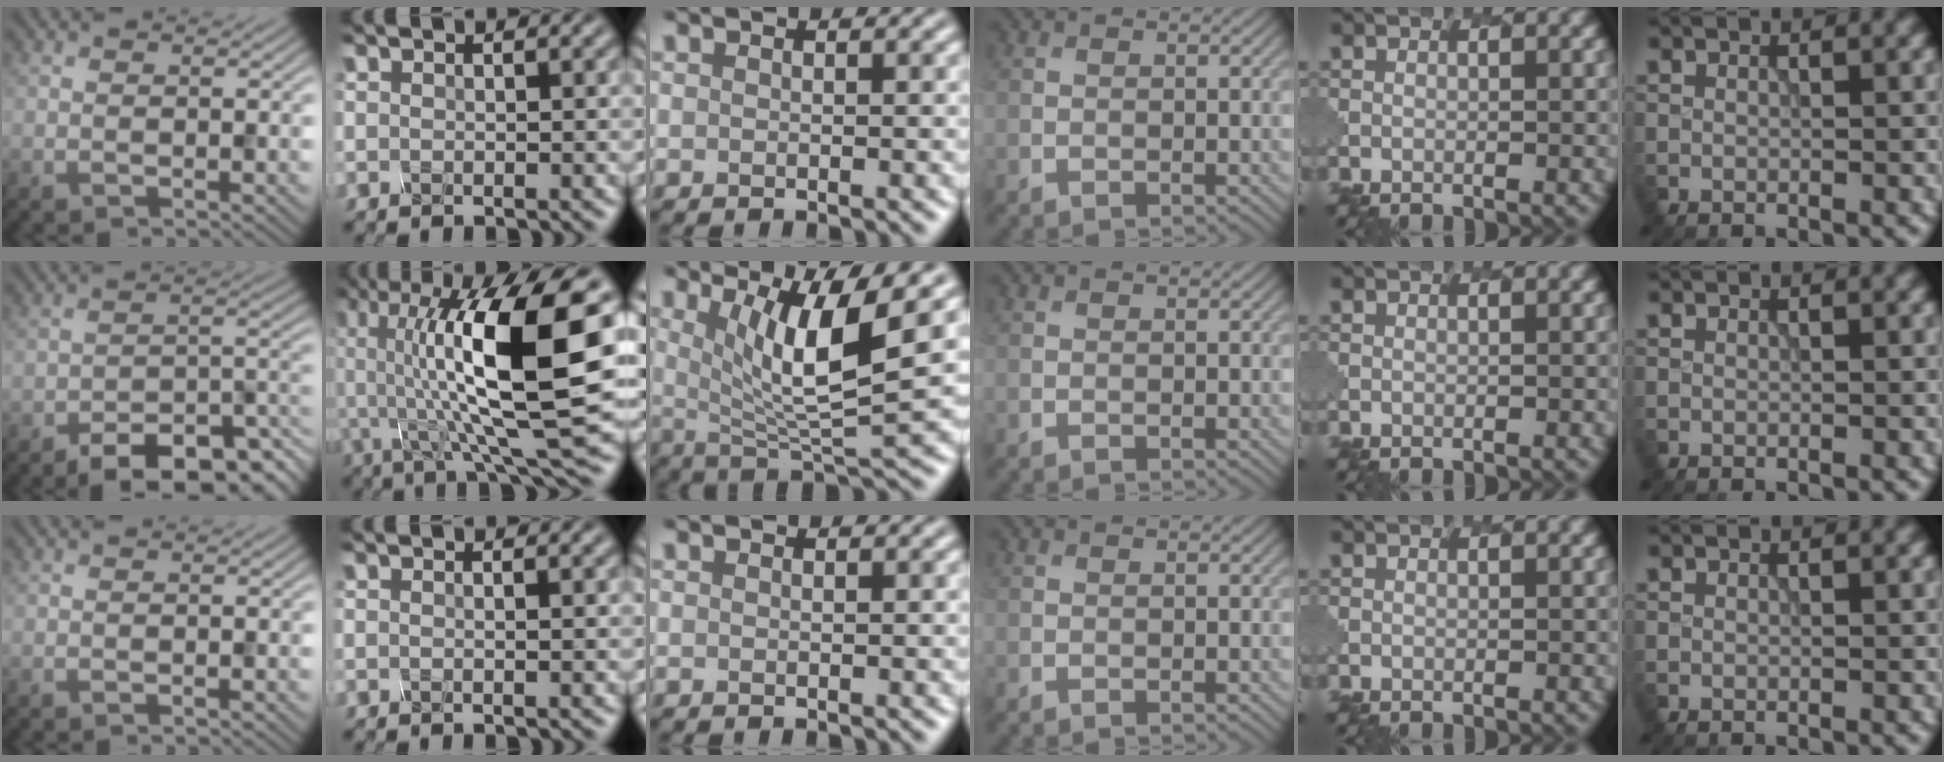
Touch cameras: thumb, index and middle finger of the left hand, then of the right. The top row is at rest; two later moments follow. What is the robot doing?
{"motion": "shake", "object": "salt shaker"}